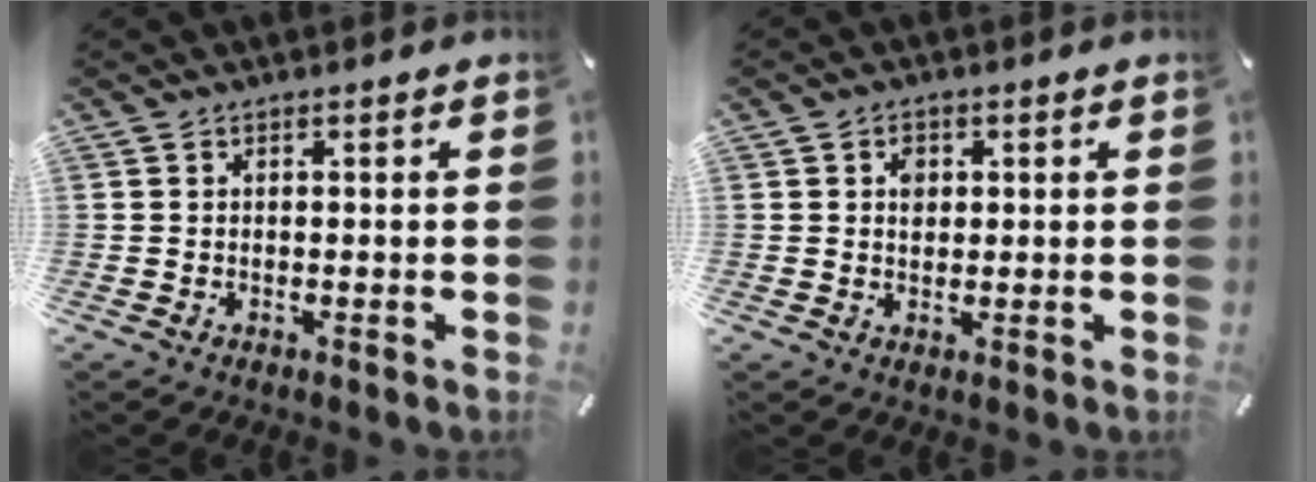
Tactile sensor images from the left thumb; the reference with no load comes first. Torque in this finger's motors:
{"motor_torque": [0.56, 0.78, 0.08, -0.27, 0.00]}